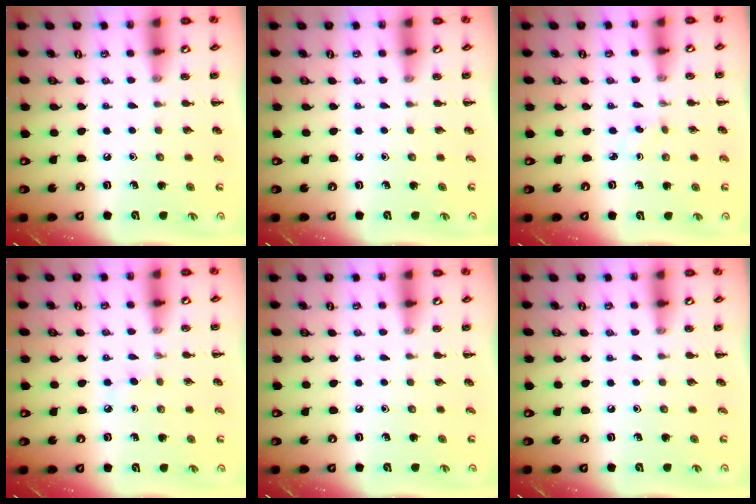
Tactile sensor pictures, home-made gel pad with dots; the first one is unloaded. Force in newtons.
{"total": 0.0}
{"total": 1.3, "press": 1.1, "slide": 0.7}
{"total": 2.4, "press": 2.2, "slide": 1.0}
{"total": 0.0}
{"total": 0.0}